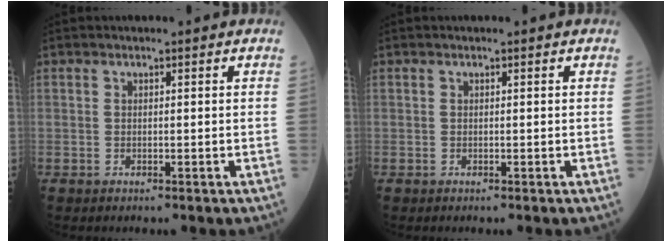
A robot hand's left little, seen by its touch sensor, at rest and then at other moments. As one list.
[{"total": 0.0}]